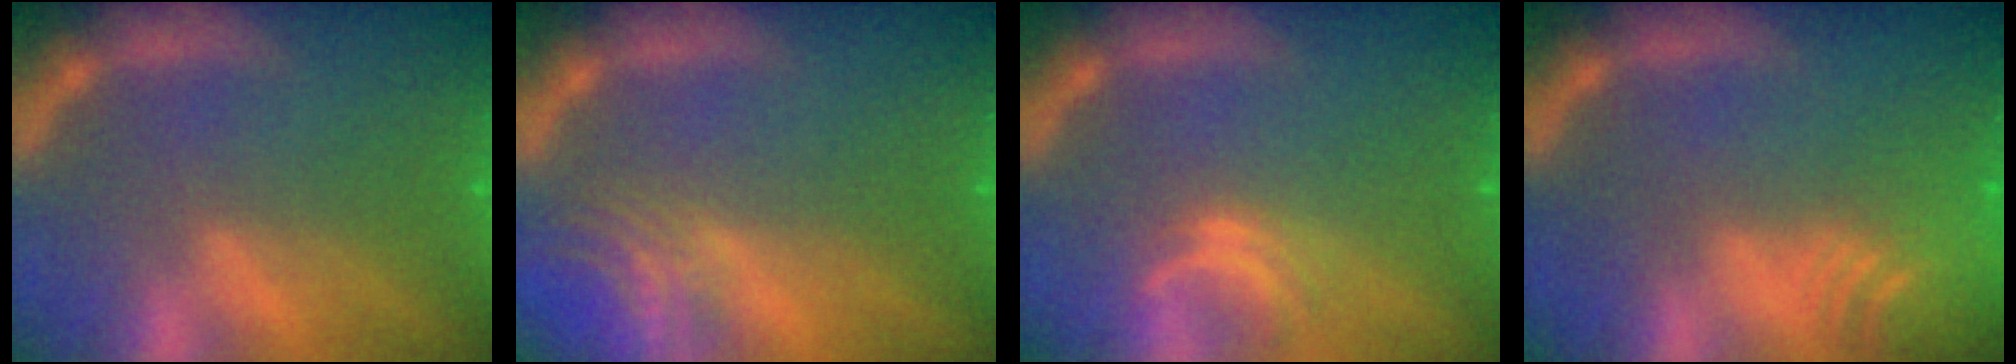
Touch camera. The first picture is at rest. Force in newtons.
{"total": 3.4}
{"total": 2.0}
{"total": 7.5}